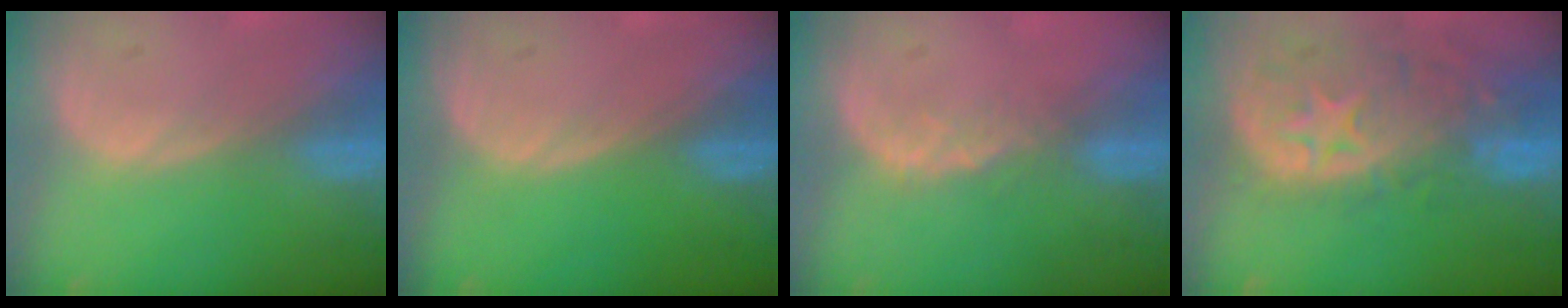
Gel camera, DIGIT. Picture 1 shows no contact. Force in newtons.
{"total": 0.0}
{"total": 2.6, "press": 2.1, "slide": 1.5}
{"total": 12.3, "press": 10.5, "slide": 6.5}